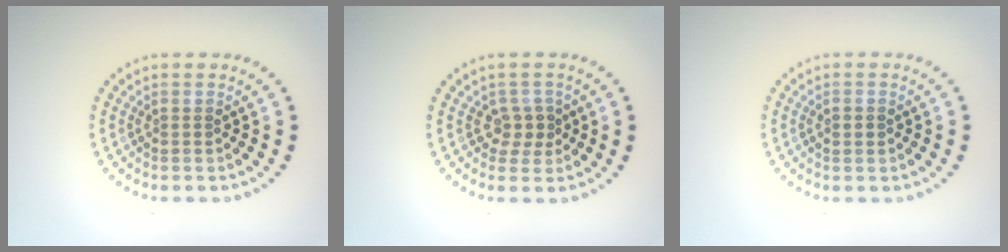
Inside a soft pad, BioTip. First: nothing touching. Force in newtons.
{"total": 1.9, "press": 1.6, "slide": 1.0}
{"total": 1.1, "press": 1.1, "slide": 0.2}